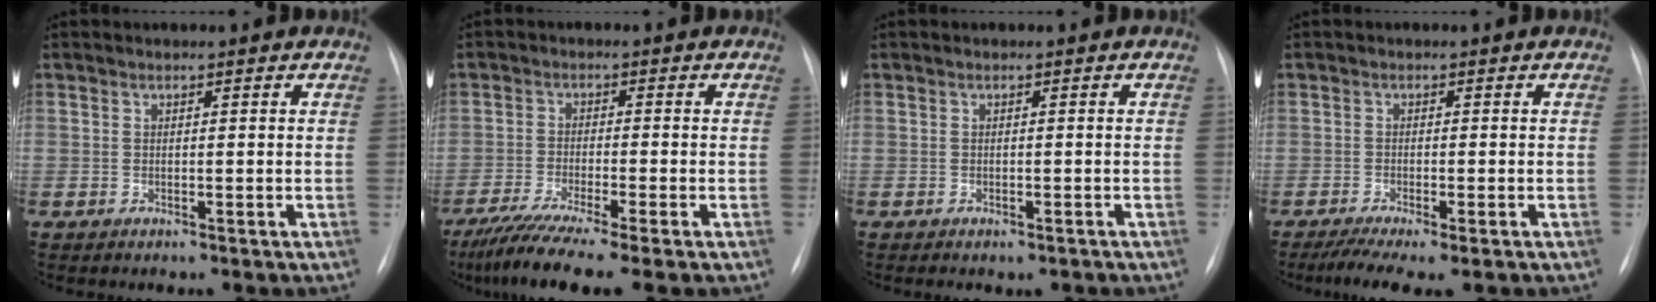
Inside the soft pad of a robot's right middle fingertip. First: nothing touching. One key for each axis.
{"total": 9.8, "fx": -7.5, "fy": -0.3, "fz": 6.2, "tx": -0.105, "ty": -0.027, "tz": -0.123}
{"total": 2.0, "fx": -1.6, "fy": 0.9, "fz": 0.9, "tx": -0.010, "ty": 0.000, "tz": -0.014}
{"total": 6.4, "fx": -4.4, "fy": 1.1, "fz": 4.5, "tx": -0.073, "ty": -0.017, "tz": -0.070}